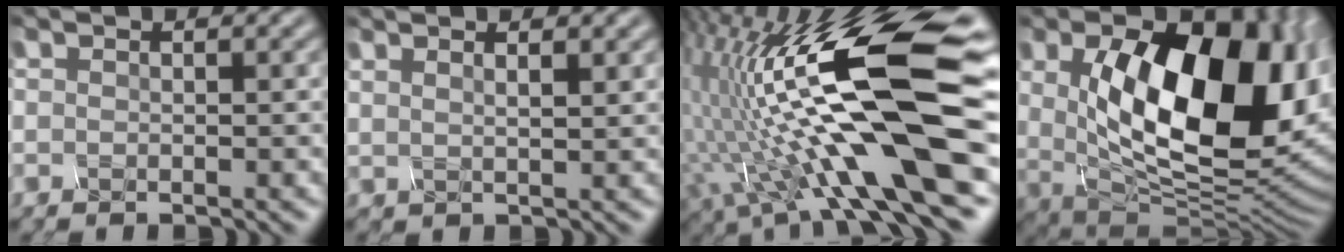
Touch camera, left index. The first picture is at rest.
{"total": 2.5, "force": [1.5, 1.0, 1.7], "torque": [0.002, 0.010, 0.003]}
{"total": 16.4, "force": [0.7, 3.9, 15.9], "torque": [-0.288, 0.010, 0.020]}
{"total": 15.1, "force": [2.0, 8.2, 12.5], "torque": [-0.167, -0.016, 0.035]}